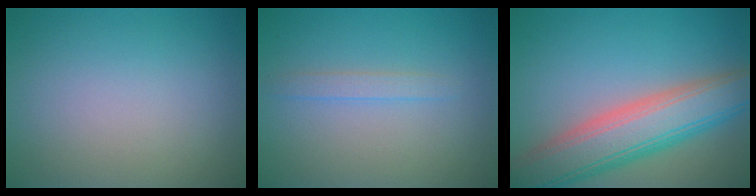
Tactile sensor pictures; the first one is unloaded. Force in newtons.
{"total": 1.2, "press": 1.2, "slide": 0.2}
{"total": 8.5, "press": 8.5, "slide": 0.3}